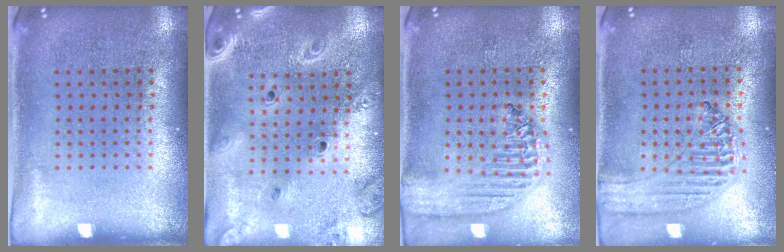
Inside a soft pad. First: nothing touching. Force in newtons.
{"total": 2.4, "press": 2.1, "slide": 1.2}
{"total": 2.2, "press": 1.9, "slide": 1.1}
{"total": 1.2, "press": 1.2, "slide": 0.1}